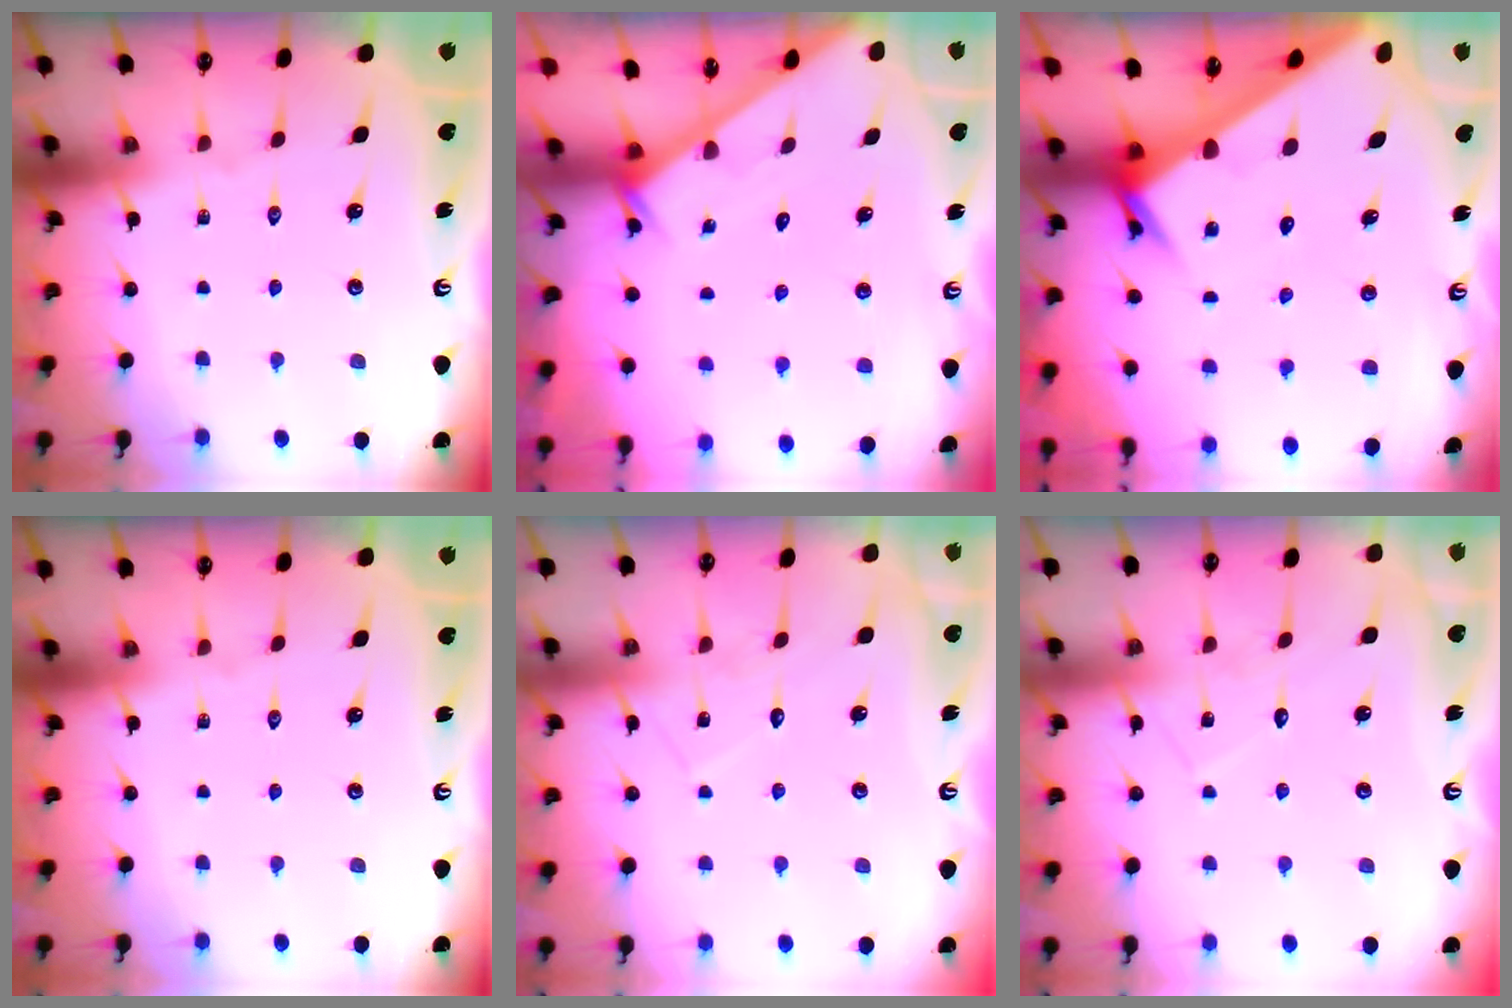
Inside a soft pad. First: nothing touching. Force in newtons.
{"total": 2.0, "press": 2.0, "slide": 0.1}
{"total": 5.8, "press": 5.8, "slide": 0.5}
{"total": 0.0}
{"total": 7.1, "press": 7.1, "slide": 0.5}
{"total": 7.1, "press": 7.1, "slide": 0.5}